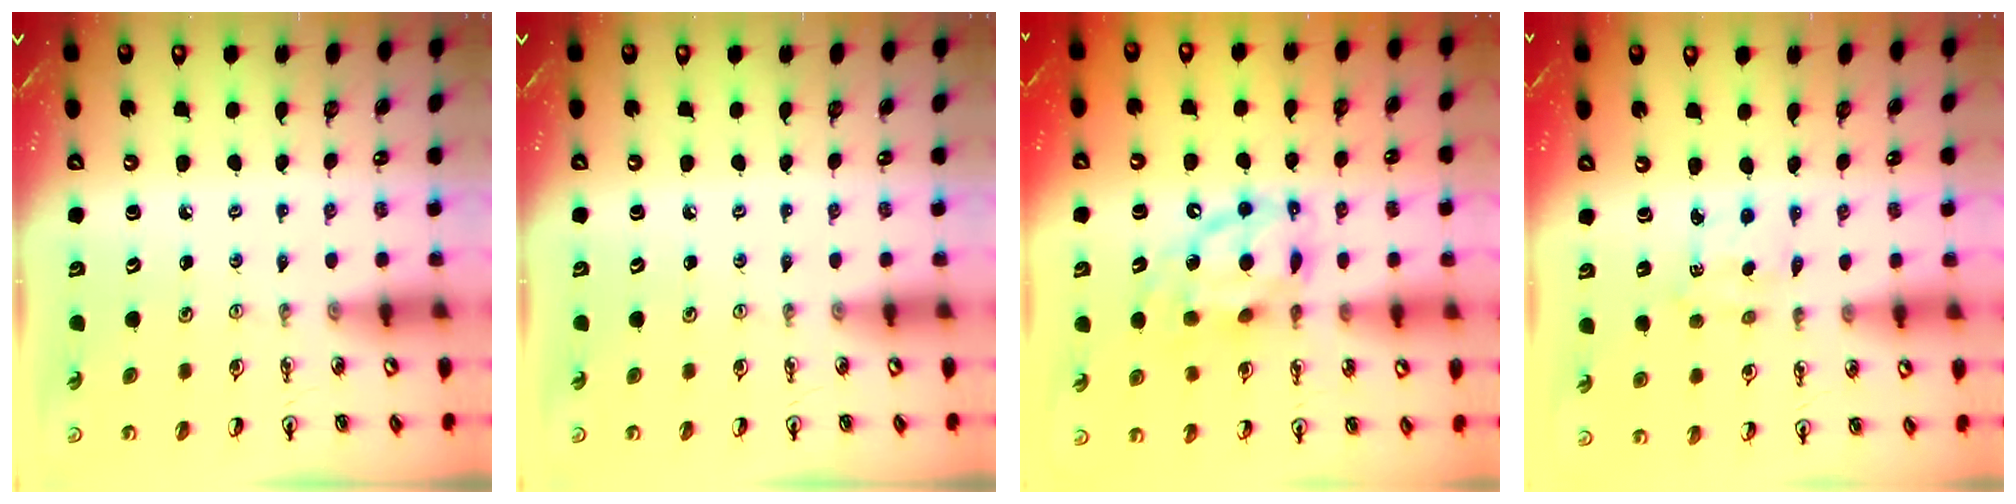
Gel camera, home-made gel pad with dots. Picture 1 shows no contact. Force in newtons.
{"total": 0.0}
{"total": 11.9, "press": 11.8, "slide": 1.0}
{"total": 1.8, "press": 1.8, "slide": 0.2}